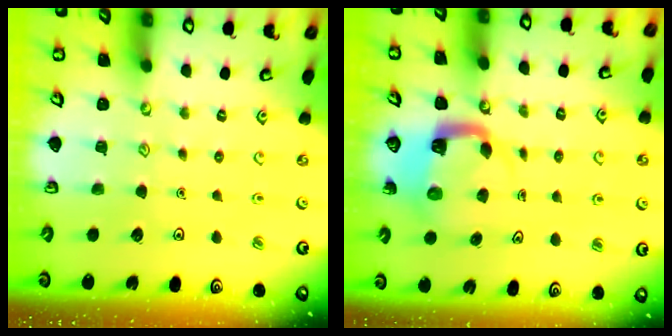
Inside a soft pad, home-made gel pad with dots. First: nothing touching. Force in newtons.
{"total": 5.0, "press": 4.9, "slide": 0.5}